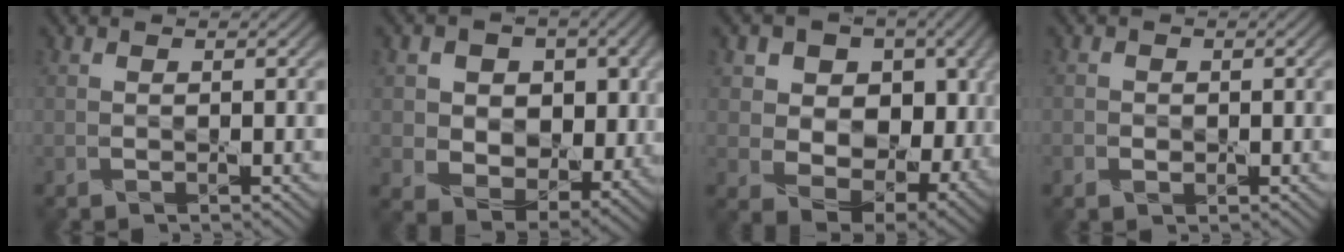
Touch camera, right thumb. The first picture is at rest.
{"total": 10.0, "force": [2.0, 8.1, 5.4], "torque": [-0.127, -0.013, 0.032]}
{"total": 14.5, "force": [2.5, 10.6, 9.6], "torque": [-0.168, -0.016, 0.057]}
{"total": 1.1, "force": [-0.3, 0.9, 0.4], "torque": [-0.008, -0.006, -0.007]}